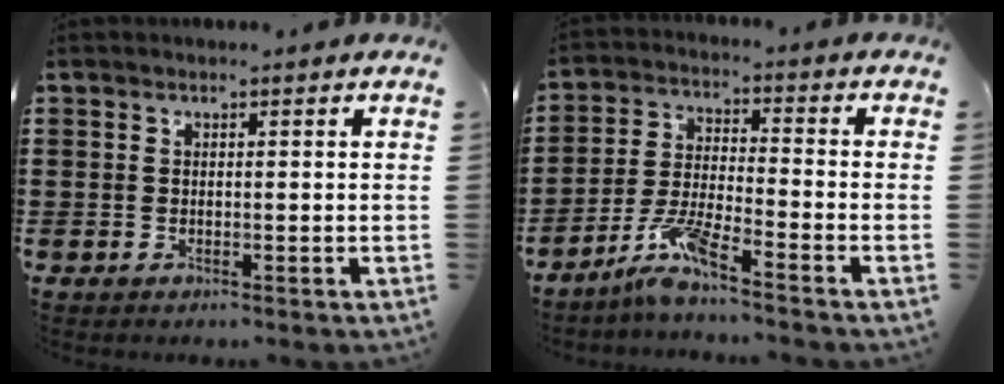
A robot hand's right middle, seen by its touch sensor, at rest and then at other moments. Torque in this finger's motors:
{"motor_torque": [2.04, 0.09, 0.09, 0.05]}